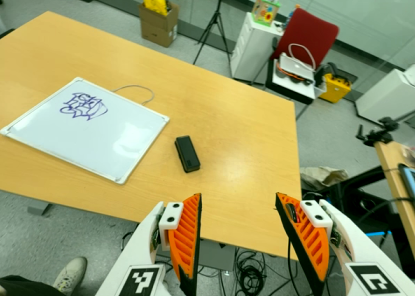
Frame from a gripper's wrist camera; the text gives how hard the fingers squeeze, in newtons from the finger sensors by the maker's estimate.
{"total": 0.0}